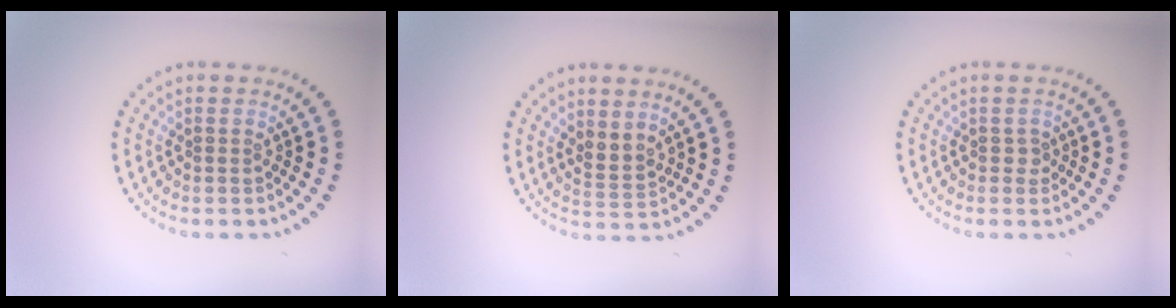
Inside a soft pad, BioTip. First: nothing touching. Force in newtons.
{"total": 2.0, "press": 1.4, "slide": 1.3}
{"total": 0.7, "press": 0.6, "slide": 0.4}